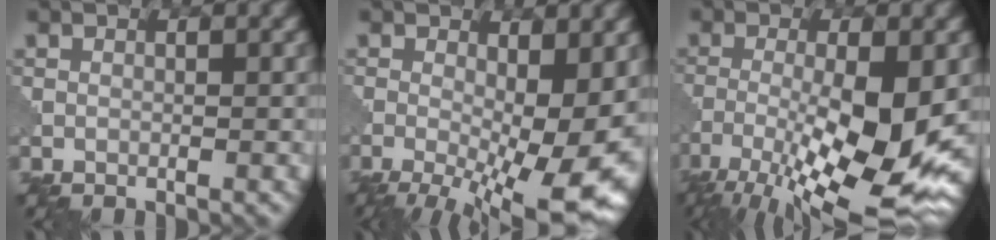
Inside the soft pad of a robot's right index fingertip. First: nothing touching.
{"total": 12.7, "force": [-2.6, 4.8, 11.5], "torque": [-0.179, -0.015, -0.030]}
{"total": 11.6, "force": [-4.5, 3.0, 10.3], "torque": [-0.192, -0.023, -0.076]}